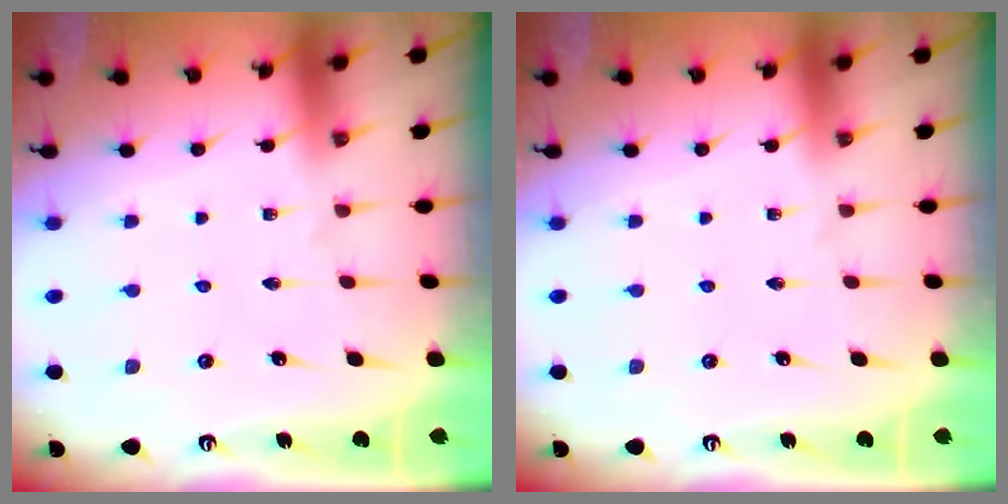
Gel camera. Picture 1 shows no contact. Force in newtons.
{"total": 0.0}